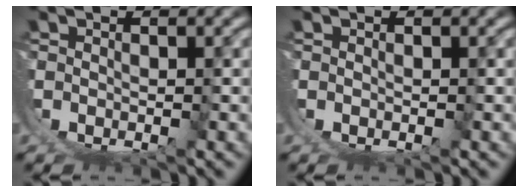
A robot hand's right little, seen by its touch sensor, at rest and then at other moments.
{"total": 0.0}